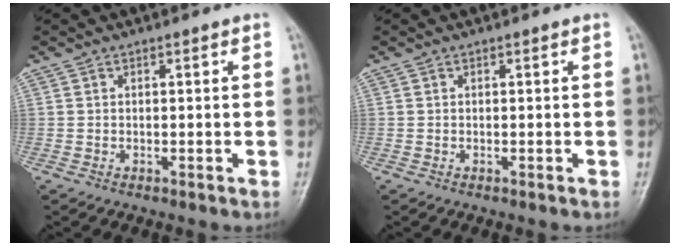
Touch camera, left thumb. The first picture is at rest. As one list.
[{"total": 0.0}]